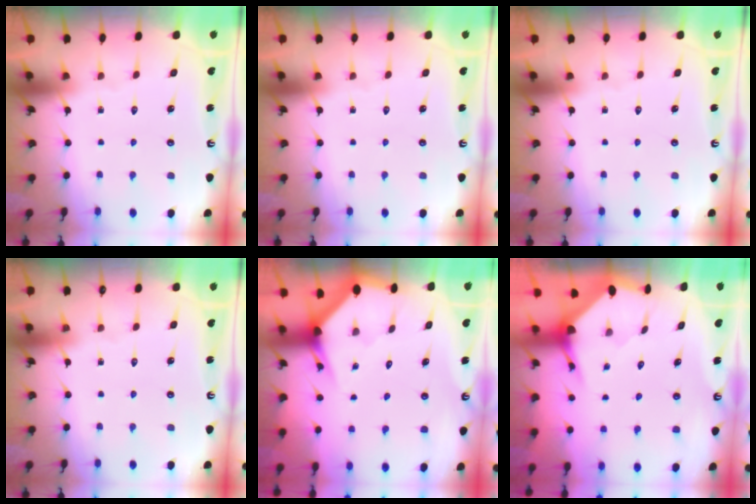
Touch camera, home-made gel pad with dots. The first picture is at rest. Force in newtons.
{"total": 0.0}
{"total": 0.0}
{"total": 0.0}
{"total": 2.7, "press": 2.7, "slide": 0.1}
{"total": 3.7, "press": 3.6, "slide": 0.5}